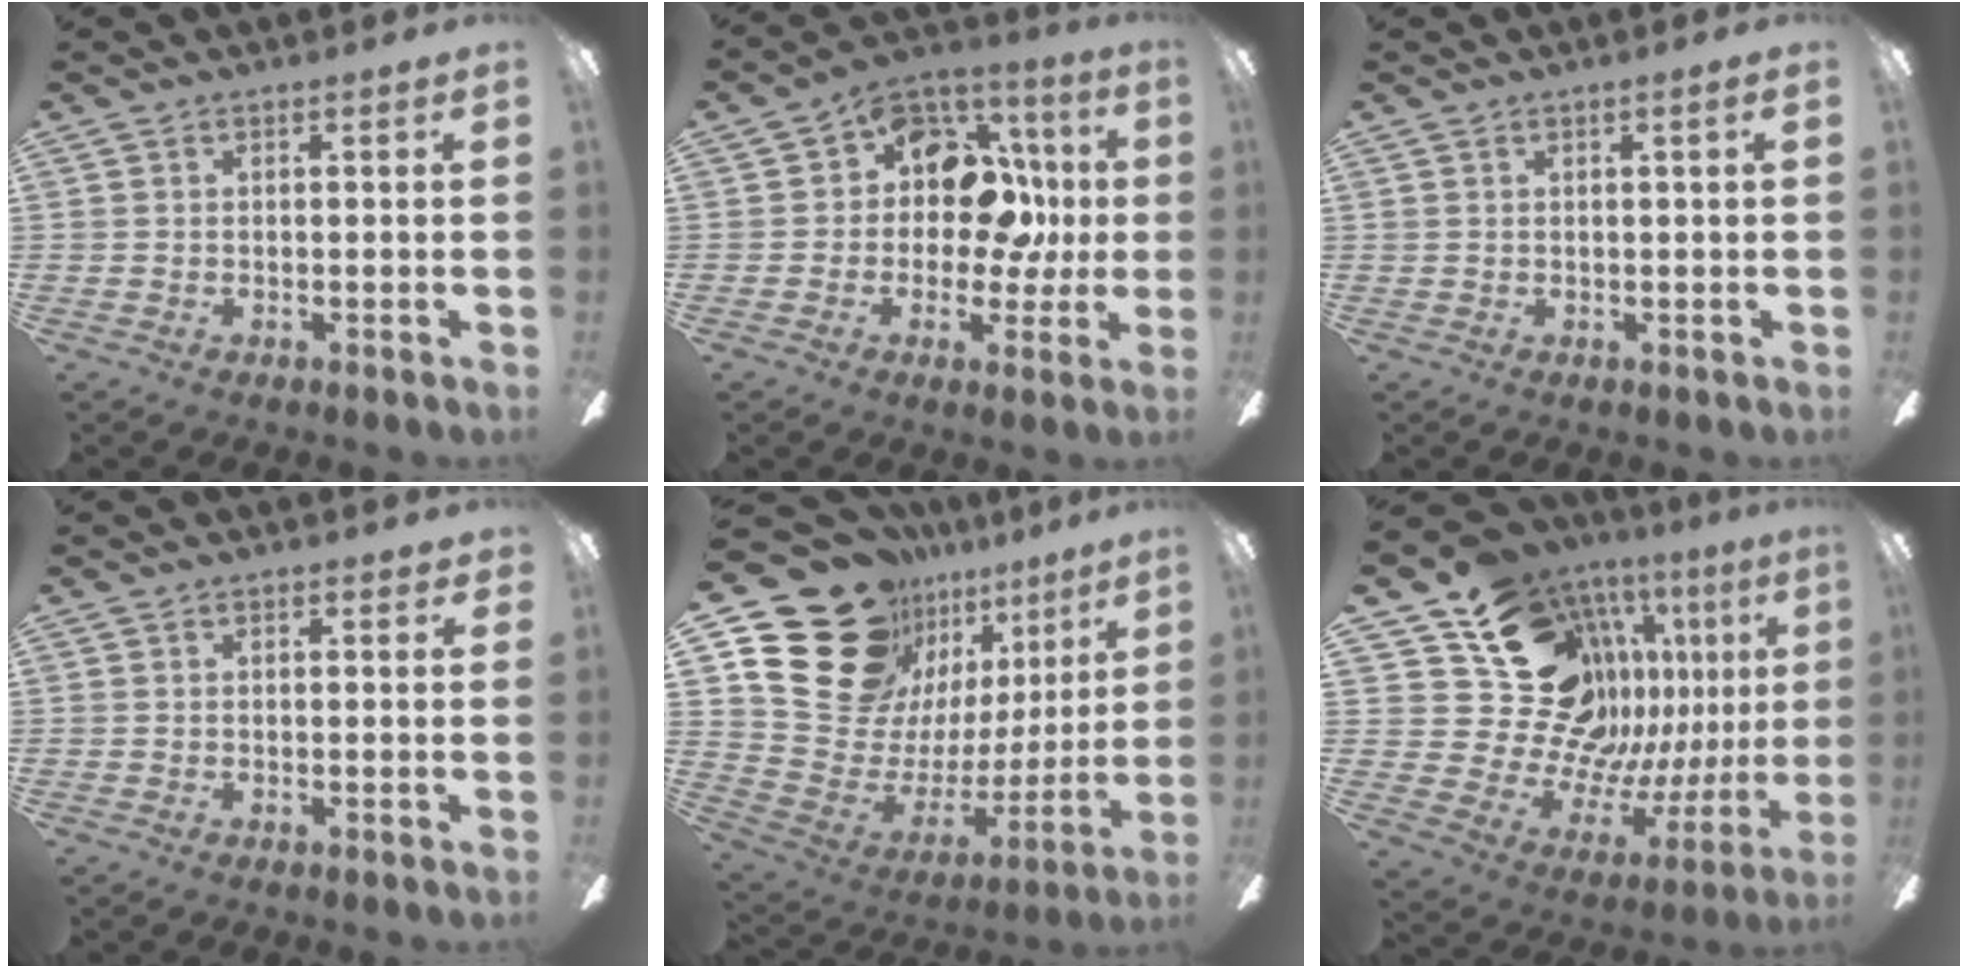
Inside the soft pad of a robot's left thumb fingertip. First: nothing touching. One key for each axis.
{"total": 15.3, "fx": 3.4, "fy": 11.2, "fz": 9.9, "tx": -0.131, "ty": -0.004, "tz": 0.069}
{"total": 1.2, "fx": 0.5, "fy": 0.0, "fz": 1.1, "tx": -0.022, "ty": 0.001, "tz": 0.008}
{"total": 0.9, "fx": 0.6, "fy": 0.4, "fz": 0.5, "tx": -0.003, "ty": -0.001, "tz": 0.008}
{"total": 22.4, "fx": 15.2, "fy": 14.3, "fz": 8.1, "tx": -0.138, "ty": -0.101, "tz": 0.302}
{"total": 23.3, "fx": 10.0, "fy": 16.5, "fz": 13.1, "tx": -0.245, "ty": -0.090, "tz": 0.220}